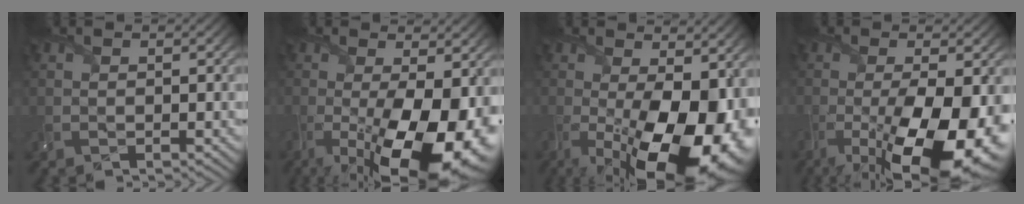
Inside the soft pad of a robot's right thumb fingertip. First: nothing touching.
{"total": 16.3, "force": [-4.6, 6.4, 14.3], "torque": [-0.220, -0.035, -0.053]}
{"total": 18.6, "force": [-4.3, 9.0, 15.6], "torque": [-0.224, -0.049, -0.030]}
{"total": 15.5, "force": [-5.6, 5.2, 13.5], "torque": [-0.224, -0.025, -0.080]}